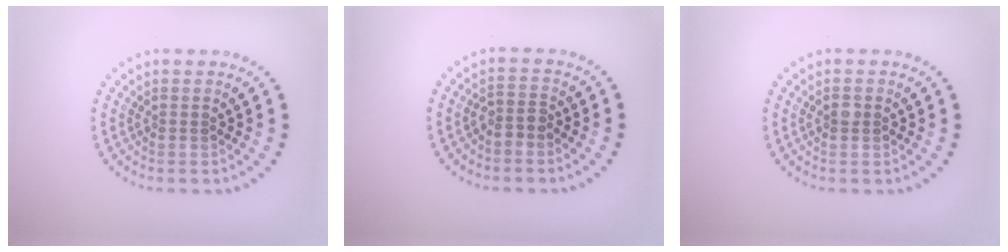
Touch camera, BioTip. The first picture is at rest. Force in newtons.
{"total": 1.6, "press": 1.3, "slide": 0.9}
{"total": 0.9, "press": 0.9, "slide": 0.0}